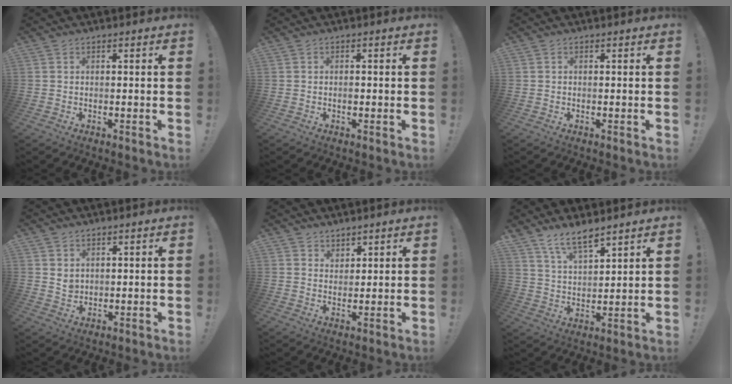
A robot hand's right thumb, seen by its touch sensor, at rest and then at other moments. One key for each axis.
{"total": 0.8, "fx": -0.5, "fy": 0.5, "fz": 0.4, "tx": -0.003, "ty": 0.001, "tz": -0.010}
{"total": 0.0}
{"total": 3.3, "fx": 1.8, "fy": 2.5, "fz": 1.1, "tx": -0.019, "ty": -0.007, "tz": 0.034}
{"total": 3.4, "fx": 2.8, "fy": 1.9, "fz": 0.0, "tx": 0.013, "ty": -0.021, "tz": 0.050}
{"total": 8.6, "fx": 7.1, "fy": 2.6, "fz": 4.2, "tx": -0.077, "ty": -0.047, "tz": 0.132}